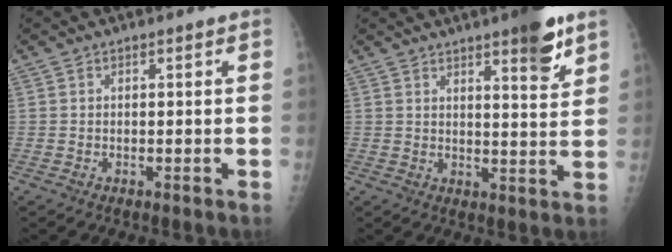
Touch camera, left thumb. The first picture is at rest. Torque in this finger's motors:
{"motor_torque": [2.12, 0.46, 0.62, -0.67, 0.25]}